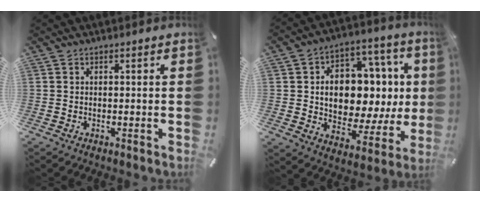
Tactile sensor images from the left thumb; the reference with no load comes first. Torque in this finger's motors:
{"motor_torque": [2.53, 2.48, 1.35, -0.68, 0.18]}